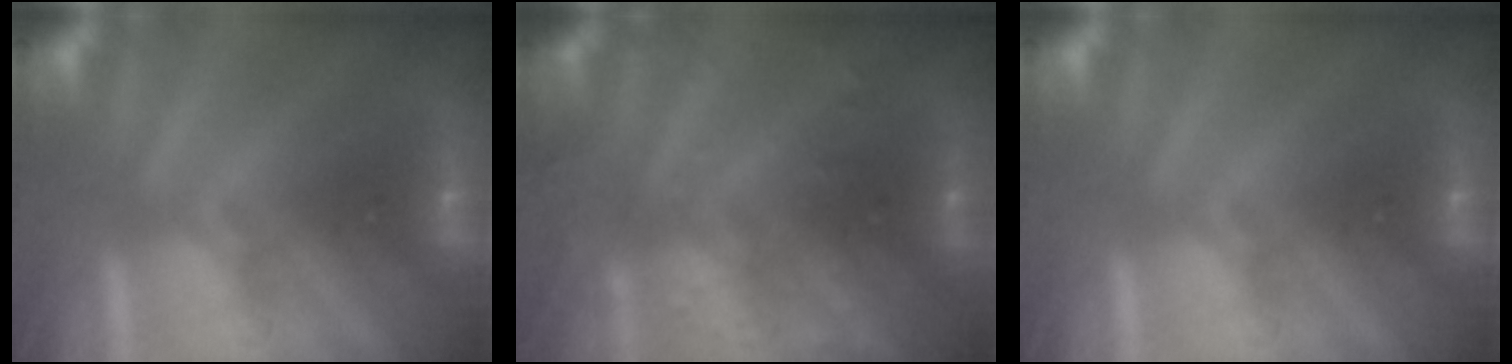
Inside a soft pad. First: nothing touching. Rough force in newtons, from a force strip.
{"total": 2.9}
{"total": 0.0}